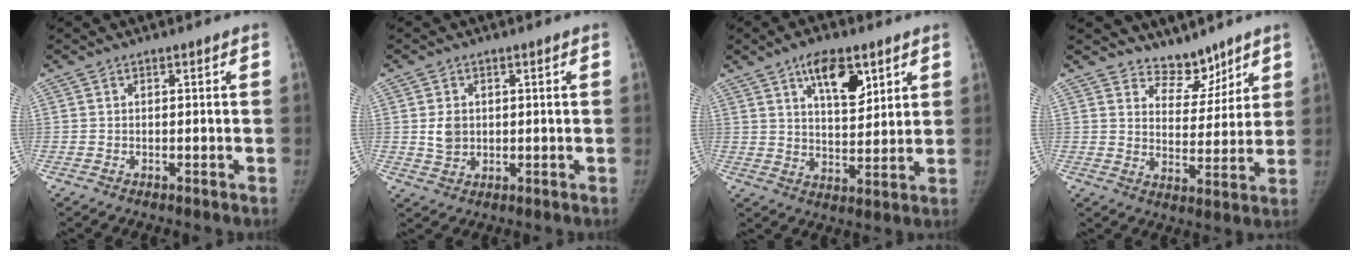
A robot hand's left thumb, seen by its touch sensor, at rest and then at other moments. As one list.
[{"total": 3.8, "force": [0.4, 3.1, 2.1], "torque": [-0.019, -0.012, 0.015]}, {"total": 10.4, "force": [5.6, 4.9, 7.2], "torque": [-0.085, -0.037, 0.094]}, {"total": 7.4, "force": [6.2, 3.8, 1.1], "torque": [0.026, -0.059, 0.110]}]